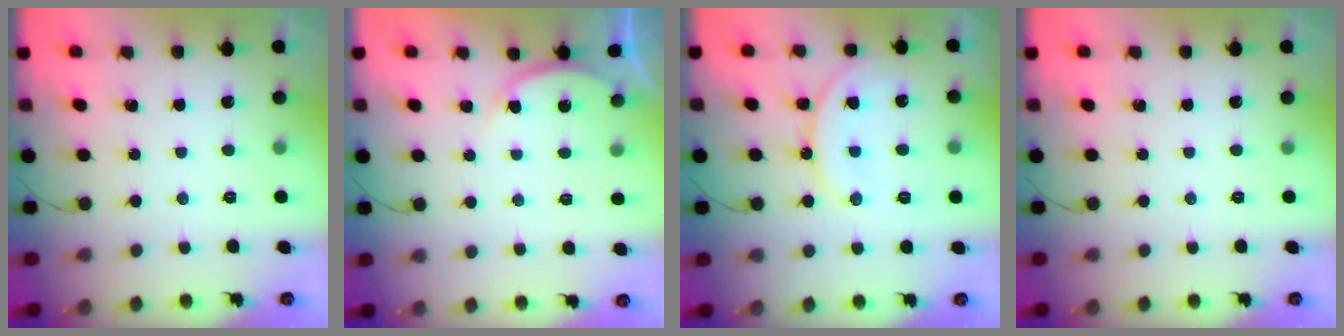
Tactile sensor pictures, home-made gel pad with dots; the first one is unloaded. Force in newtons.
{"total": 3.4, "press": 3.4, "slide": 0.5}
{"total": 14.1, "press": 14.0, "slide": 1.7}
{"total": 0.0}